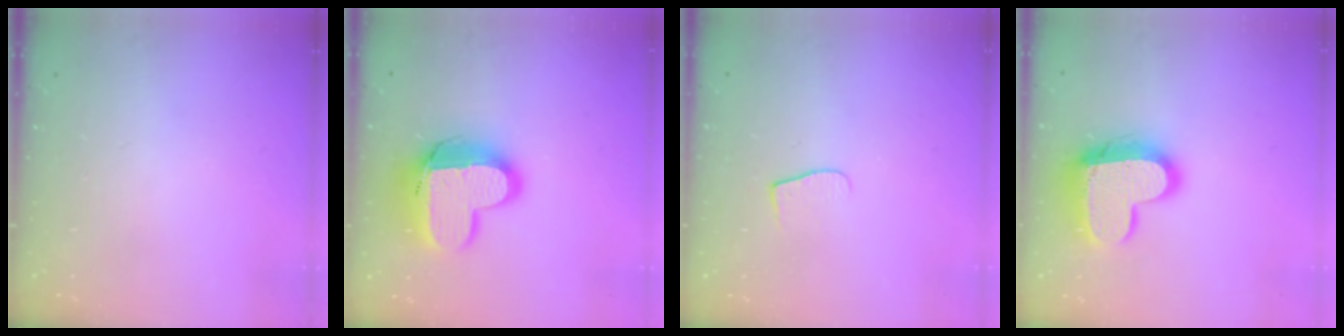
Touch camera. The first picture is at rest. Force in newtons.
{"total": 15.3, "press": 15.2, "slide": 1.2}
{"total": 6.6, "press": 6.6, "slide": 0.5}
{"total": 16.2, "press": 16.2, "slide": 1.4}